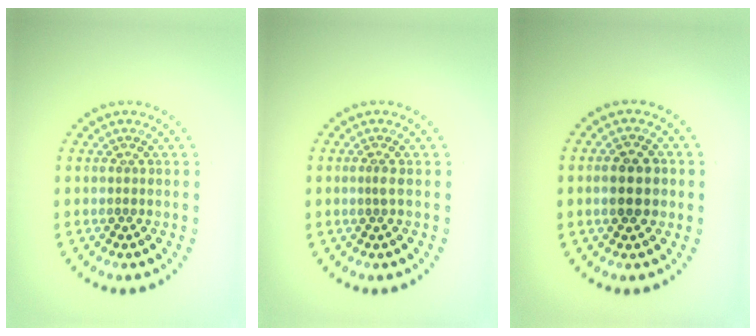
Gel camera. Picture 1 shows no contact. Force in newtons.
{"total": 0.8, "press": 0.5, "slide": 0.6}
{"total": 2.7, "press": 2.7, "slide": 0.2}